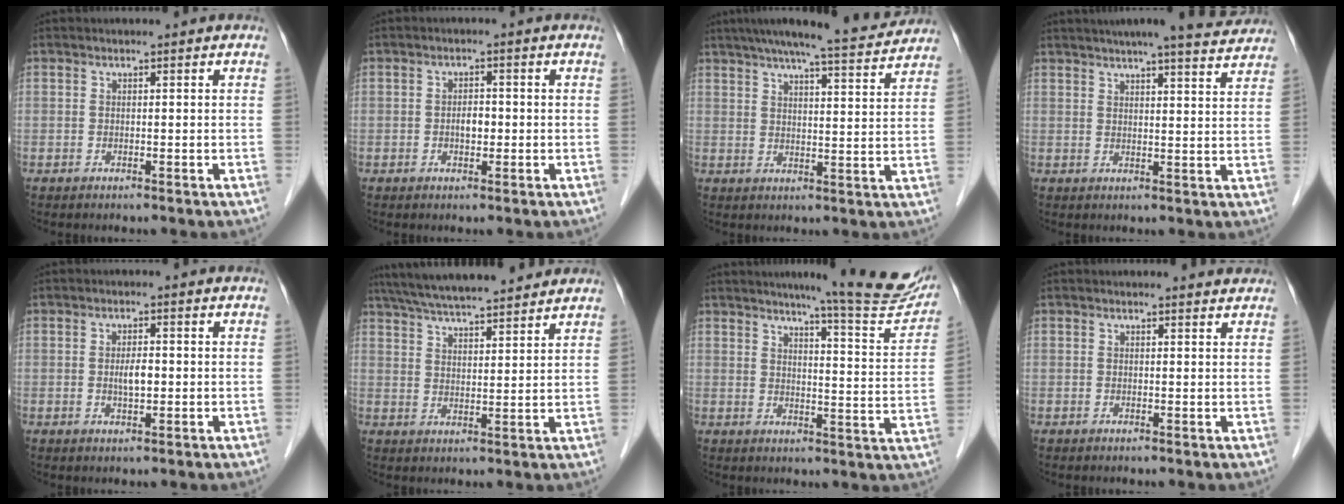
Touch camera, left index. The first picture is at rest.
{"total": 2.1, "force": [-0.4, 1.2, 1.7], "torque": [-0.028, 0.005, -0.005]}
{"total": 13.9, "force": [12.5, 0.7, 6.0], "torque": [-0.093, 0.005, 0.166]}
{"total": 13.0, "force": [11.6, 0.9, 5.8], "torque": [-0.081, 0.001, 0.136]}
{"total": 2.6, "force": [-0.2, 0.9, 2.4], "torque": [-0.046, 0.002, 0.000]}
{"total": 15.6, "force": [13.8, 1.9, 7.0], "torque": [-0.123, 0.034, 0.215]}
{"total": 14.7, "force": [12.8, 0.4, 7.1], "torque": [-0.084, -0.048, 0.149]}
{"total": 1.5, "force": [1.5, 0.2, 0.0], "torque": [-0.010, -0.008, 0.010]}